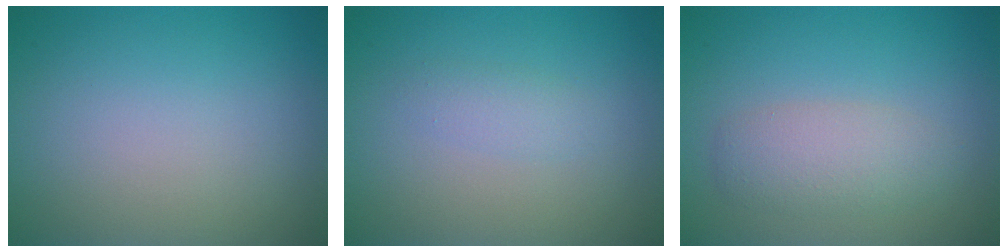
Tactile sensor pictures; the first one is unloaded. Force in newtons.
{"total": 1.3, "press": 1.3, "slide": 0.1}
{"total": 3.0, "press": 3.0, "slide": 0.2}